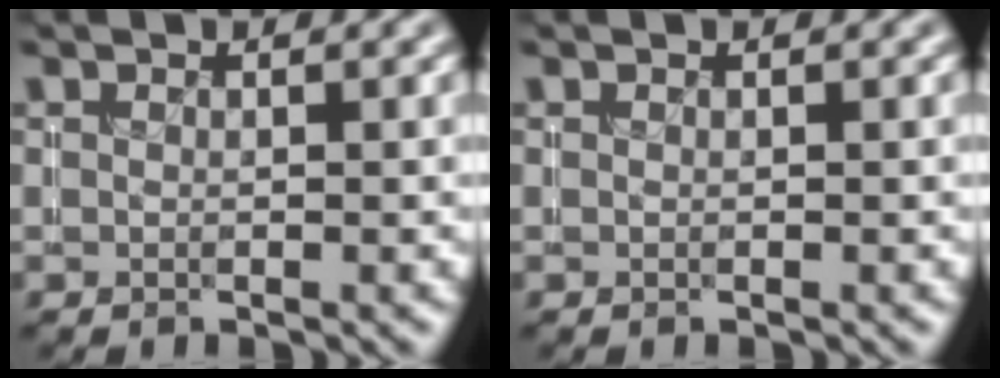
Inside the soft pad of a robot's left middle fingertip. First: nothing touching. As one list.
[{"total": 0.0}]